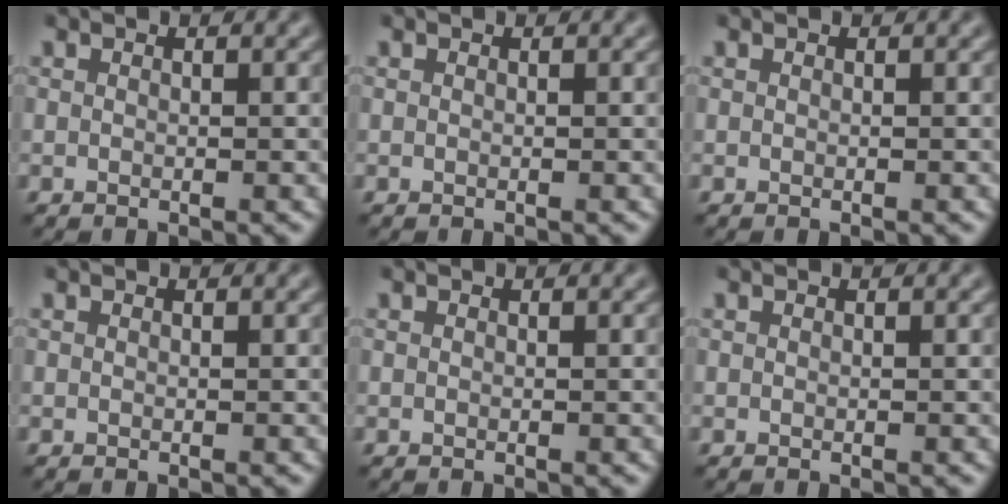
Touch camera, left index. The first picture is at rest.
{"total": 0.0}
{"total": 0.0}
{"total": 0.0}
{"total": 0.0}
{"total": 0.0}